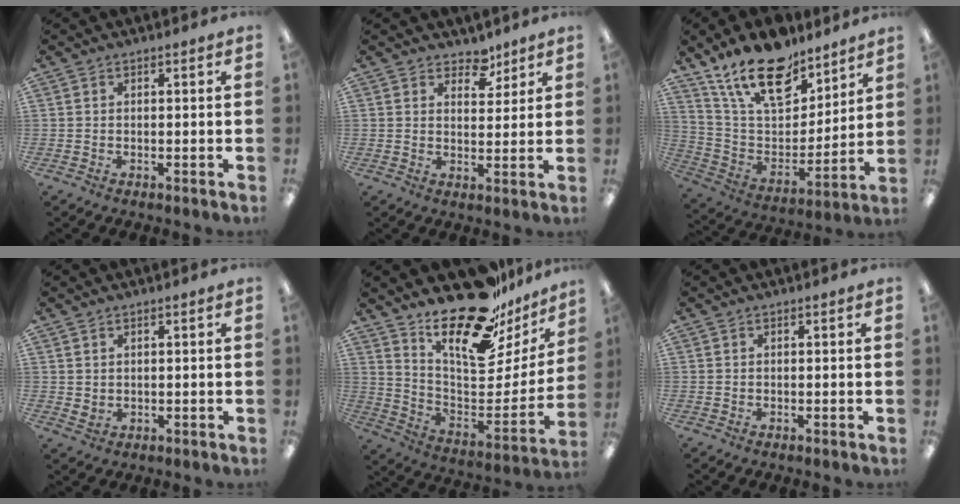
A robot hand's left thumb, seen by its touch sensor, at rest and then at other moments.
{"total": 5.6, "force": [4.4, 3.1, 1.6], "torque": [-0.006, -0.029, 0.074]}
{"total": 19.4, "force": [14.4, 8.7, 9.7], "torque": [-0.186, -0.075, 0.258]}
{"total": 1.8, "force": [1.4, 1.1, 0.5], "torque": [-0.004, -0.005, 0.024]}
{"total": 23.7, "force": [18.1, 8.2, 12.9], "torque": [-0.184, -0.136, 0.307]}
{"total": 0.0}